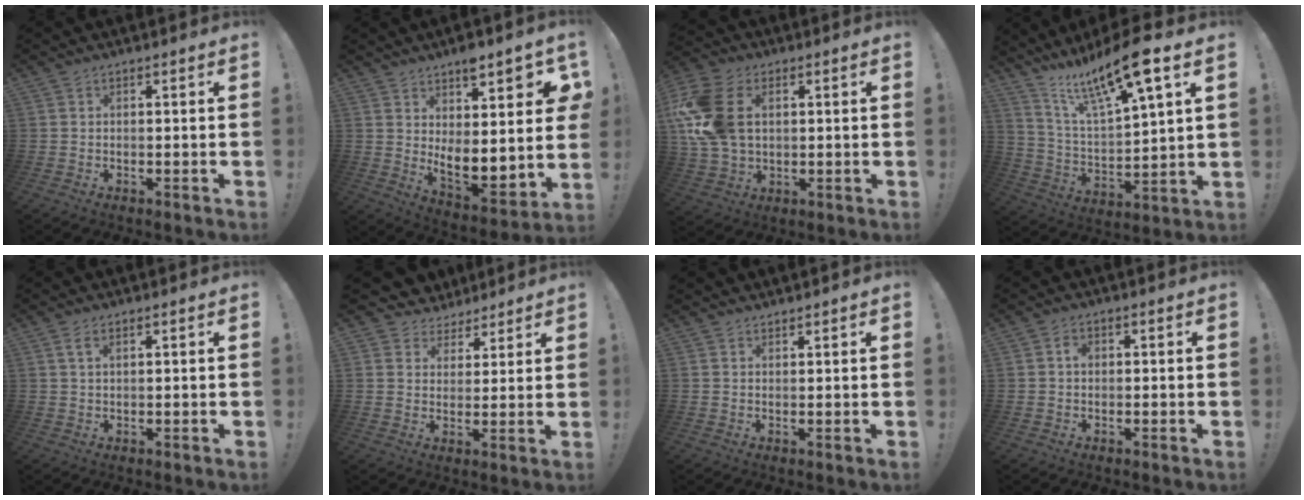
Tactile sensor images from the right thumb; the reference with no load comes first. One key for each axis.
{"total": 11.1, "fx": 3.8, "fy": 5.0, "fz": 9.1, "tx": -0.113, "ty": -0.044, "tz": 0.061}
{"total": 18.3, "fx": 3.6, "fy": 12.8, "fz": 12.5, "tx": -0.255, "ty": -0.004, "tz": 0.068}
{"total": 16.9, "fx": 11.6, "fy": 3.6, "fz": 11.7, "tx": -0.207, "ty": -0.069, "tz": 0.189}
{"total": 2.8, "fx": 1.2, "fy": 1.2, "fz": 2.2, "tx": -0.042, "ty": 0.002, "tz": 0.022}
{"total": 5.6, "fx": 3.3, "fy": 4.5, "fz": 0.3, "tx": -0.006, "ty": -0.025, "tz": 0.068}
{"total": 1.0, "fx": 1.0, "fy": 0.1, "fz": -0.3, "tx": 0.006, "ty": -0.003, "tz": 0.019}
{"total": 1.7, "fx": 0.0, "fy": 1.3, "fz": 1.1, "tx": -0.010, "ty": 0.002, "tz": -0.003}